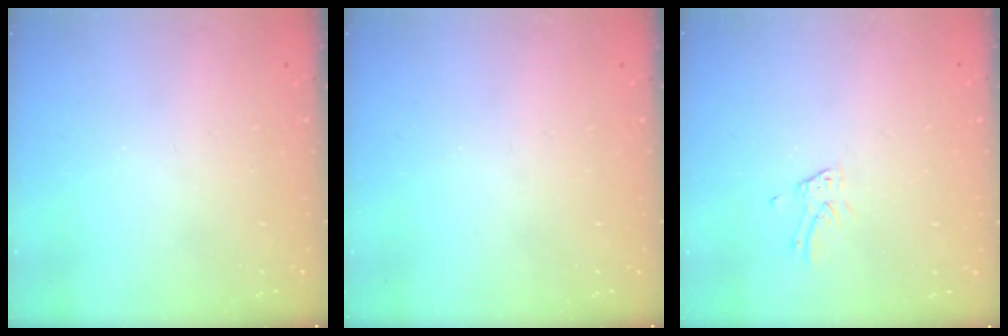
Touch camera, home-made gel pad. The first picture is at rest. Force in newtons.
{"total": 0.0}
{"total": 1.9, "press": 1.9, "slide": 0.2}